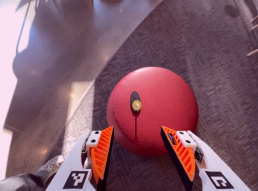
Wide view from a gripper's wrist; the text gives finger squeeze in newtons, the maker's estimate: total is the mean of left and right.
{"total": 0.0}